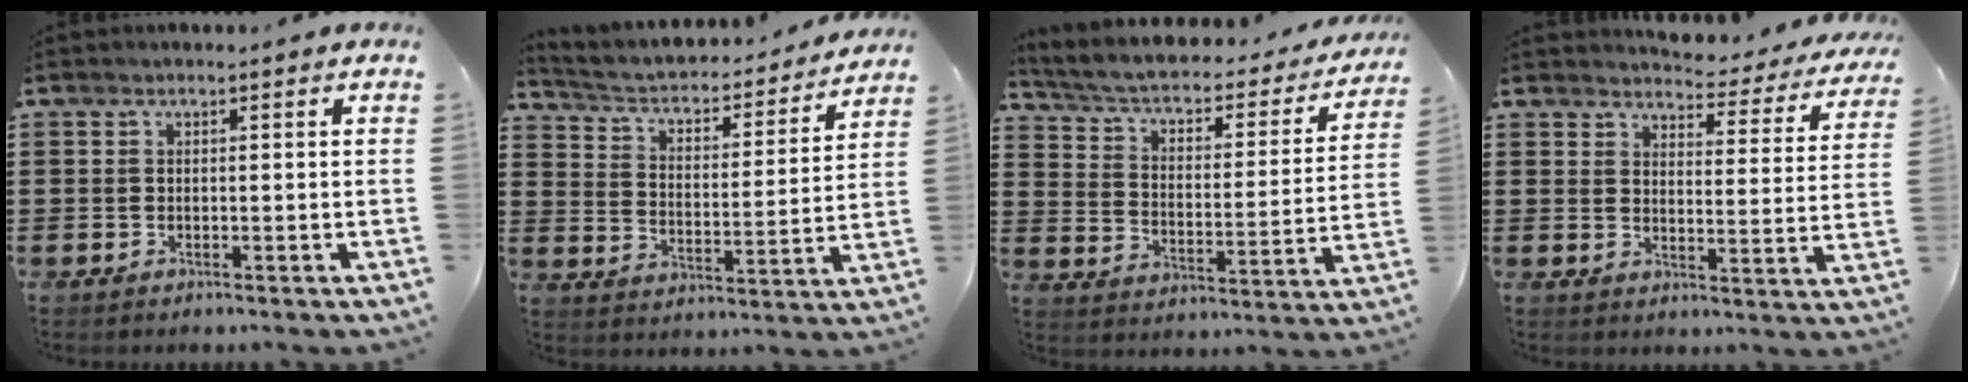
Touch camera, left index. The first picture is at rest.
{"total": 3.0, "force": [2.5, 1.1, 1.3], "torque": [-0.041, -0.022, 0.031]}
{"total": 3.4, "force": [2.2, 1.4, 2.2], "torque": [-0.055, -0.022, 0.027]}
{"total": 3.5, "force": [3.5, 0.2, 0.5], "torque": [-0.023, -0.032, 0.054]}